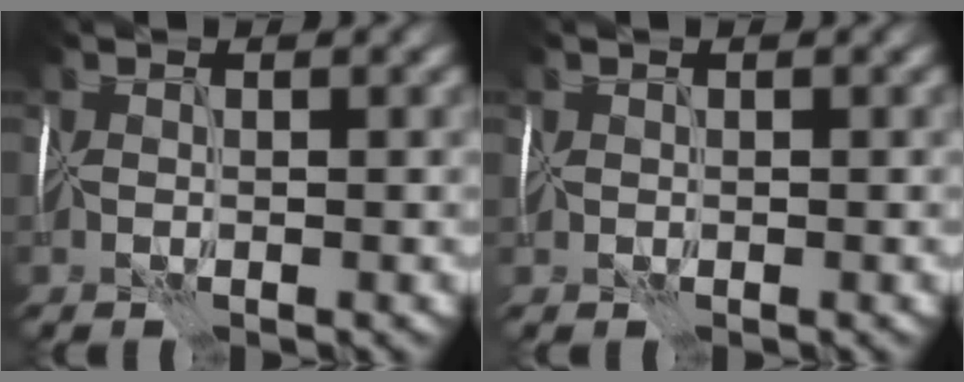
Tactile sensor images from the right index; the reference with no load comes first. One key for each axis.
{"total": 0.5, "fx": -0.1, "fy": 0.5, "fz": -0.1, "tx": -0.001, "ty": 0.002, "tz": 0.000}